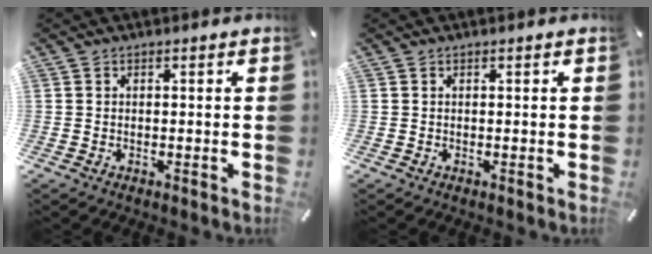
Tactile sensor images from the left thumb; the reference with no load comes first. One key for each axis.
{"total": 0.0}